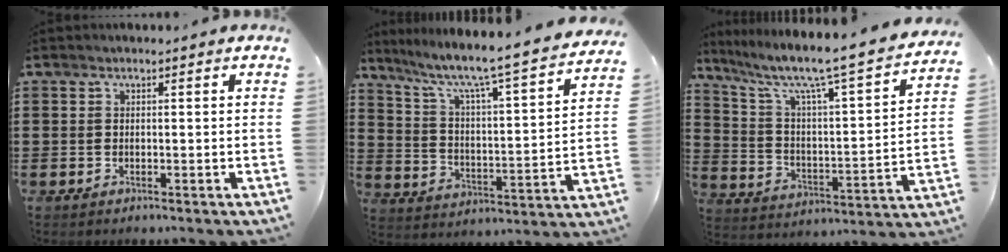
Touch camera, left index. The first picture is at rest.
{"total": 6.2, "force": [5.2, -0.1, 3.3], "torque": [-0.090, -0.054, 0.075]}
{"total": 7.5, "force": [6.0, 0.2, 4.4], "torque": [-0.113, -0.056, 0.089]}